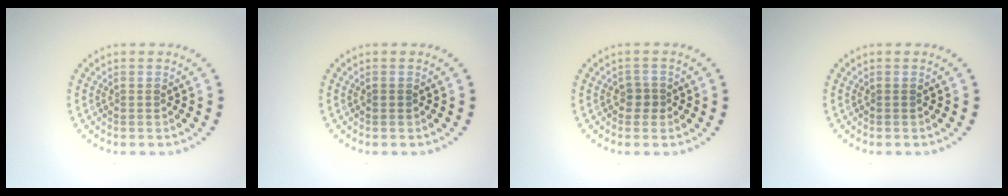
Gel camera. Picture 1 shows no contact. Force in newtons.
{"total": 0.5, "press": 0.5, "slide": 0.1}
{"total": 1.3, "press": 1.1, "slide": 0.6}
{"total": 0.0}